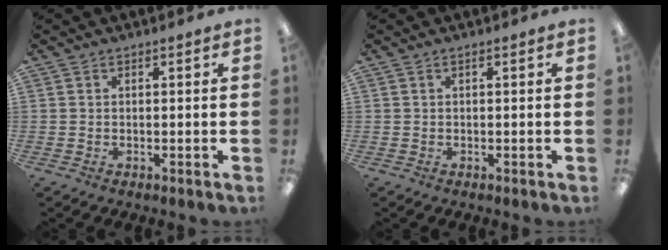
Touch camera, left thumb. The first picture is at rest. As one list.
[{"total": 0.0}]